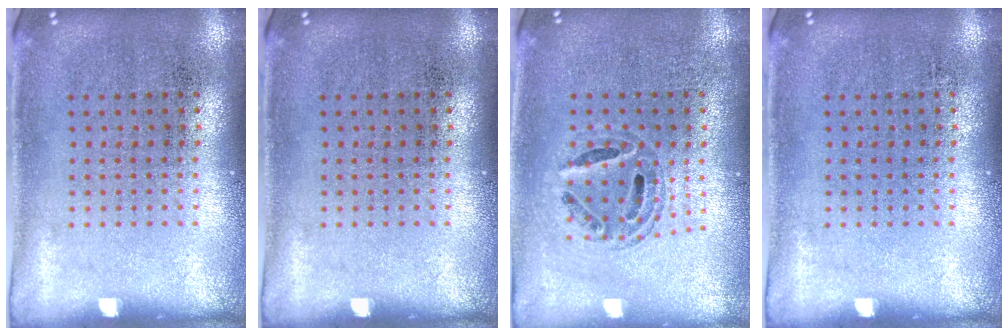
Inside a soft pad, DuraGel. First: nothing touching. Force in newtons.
{"total": 0.0}
{"total": 0.6, "press": 0.6, "slide": 0.2}
{"total": 0.0}